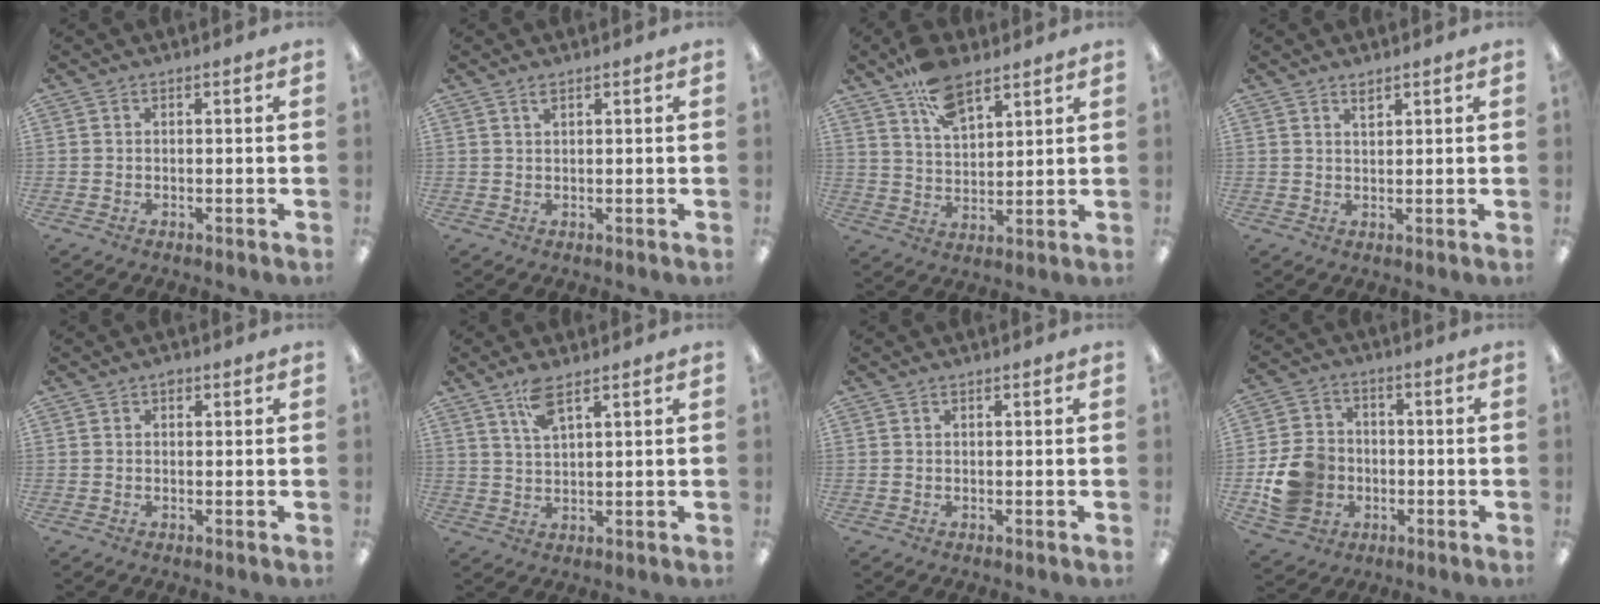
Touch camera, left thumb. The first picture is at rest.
{"total": 1.4, "force": [1.0, 0.4, 0.9], "torque": [-0.021, 0.001, 0.018]}
{"total": 10.5, "force": [7.3, 4.9, 5.8], "torque": [-0.099, -0.033, 0.133]}
{"total": 1.8, "force": [1.6, 0.5, 0.8], "torque": [-0.011, -0.005, 0.027]}
{"total": 1.0, "force": [0.5, 0.6, 0.7], "torque": [-0.007, 0.000, 0.006]}
{"total": 6.0, "force": [3.9, 1.6, 4.2], "torque": [-0.094, 0.002, 0.070]}
{"total": 0.5, "force": [0.2, 0.2, 0.4], "torque": [-0.009, 0.003, 0.003]}
{"total": 11.6, "force": [-2.8, 9.9, 5.4], "torque": [-0.115, 0.025, -0.045]}